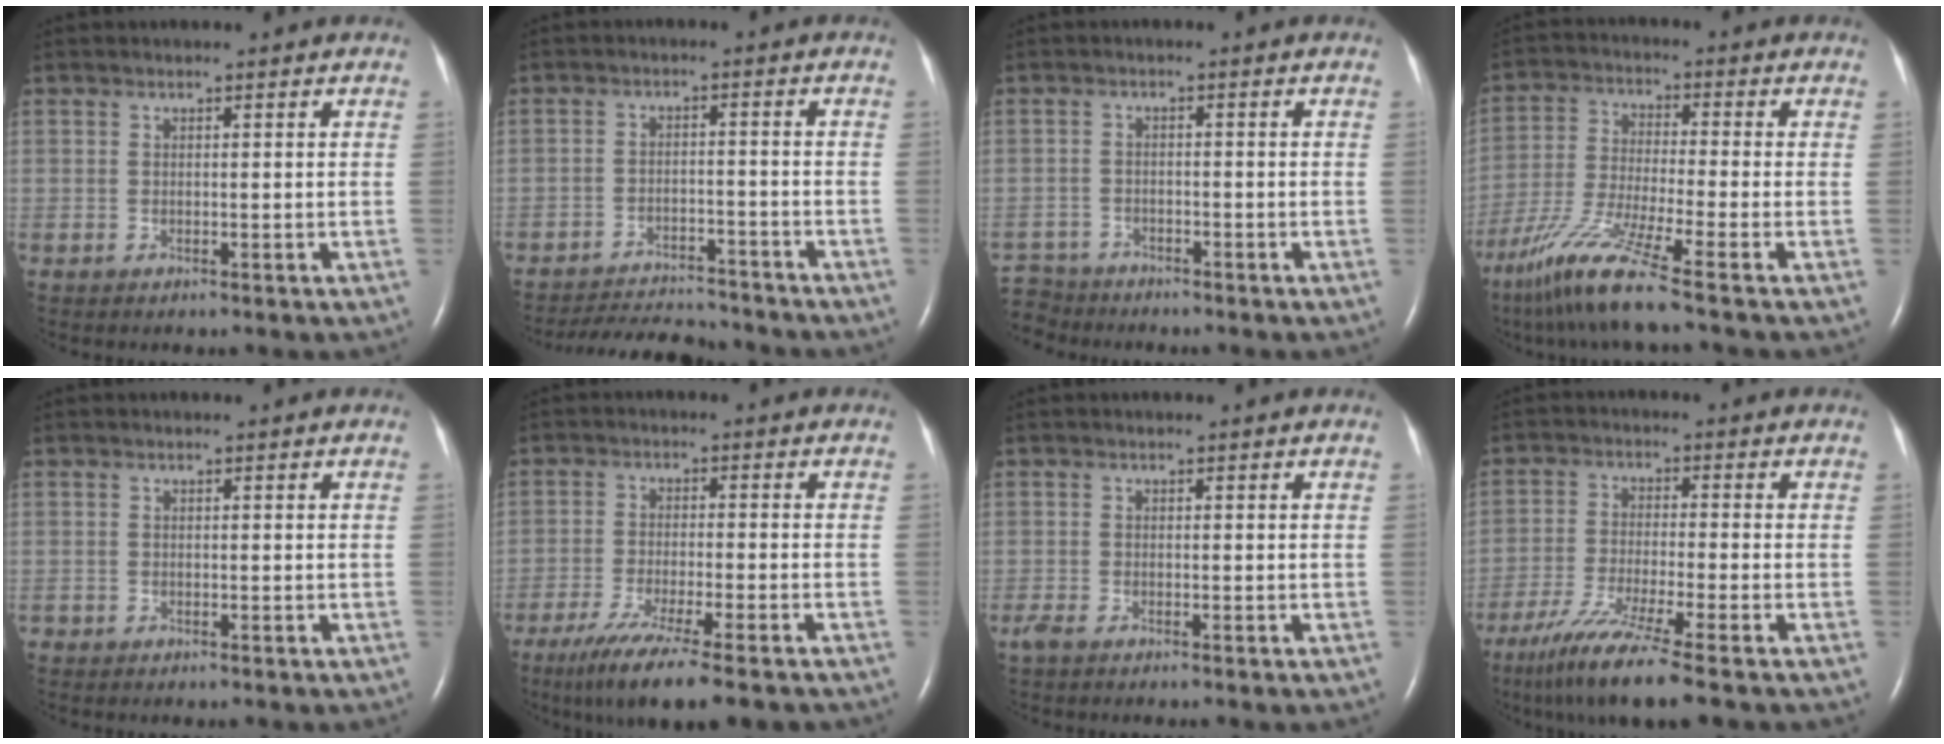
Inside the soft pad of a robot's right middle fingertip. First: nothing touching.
{"total": 10.4, "force": [-10.1, 1.3, 2.0], "torque": [-0.032, -0.007, -0.151]}
{"total": 5.3, "force": [-5.0, 1.7, -0.5], "torque": [0.010, -0.006, -0.096]}
{"total": 10.9, "force": [-7.5, -1.3, 7.8], "torque": [-0.162, -0.042, -0.143]}
{"total": 0.0}
{"total": 11.2, "force": [-8.3, 0.3, 7.5], "torque": [-0.120, -0.029, -0.128]}
{"total": 1.4, "force": [-1.1, 0.1, 0.8], "torque": [-0.027, -0.006, -0.026]}
{"total": 10.2, "force": [-7.3, -0.8, 7.2], "torque": [-0.134, -0.037, -0.127]}